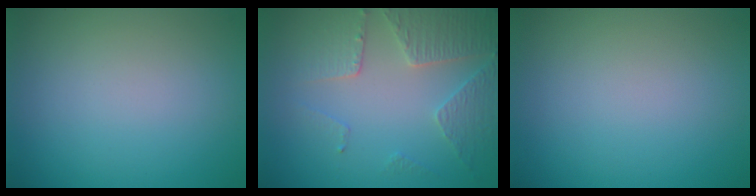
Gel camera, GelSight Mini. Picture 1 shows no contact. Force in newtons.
{"total": 4.6, "press": 3.4, "slide": 3.1}
{"total": 0.0}